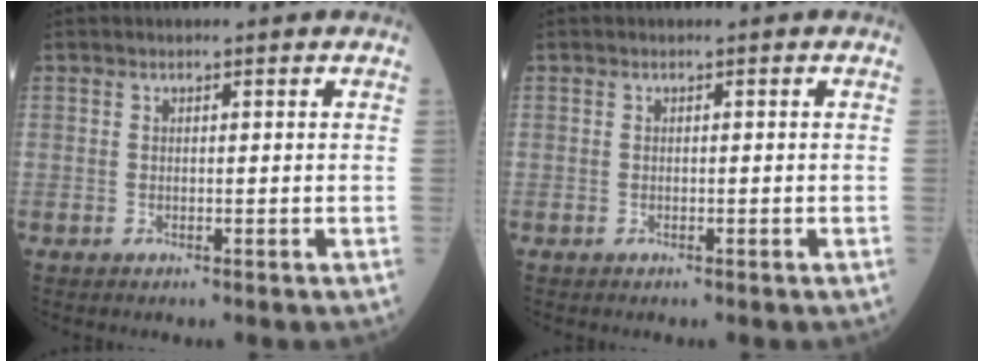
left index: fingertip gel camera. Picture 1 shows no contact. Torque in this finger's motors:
{"motor_torque": [0.02, 0.02, 0.00, 0.00]}